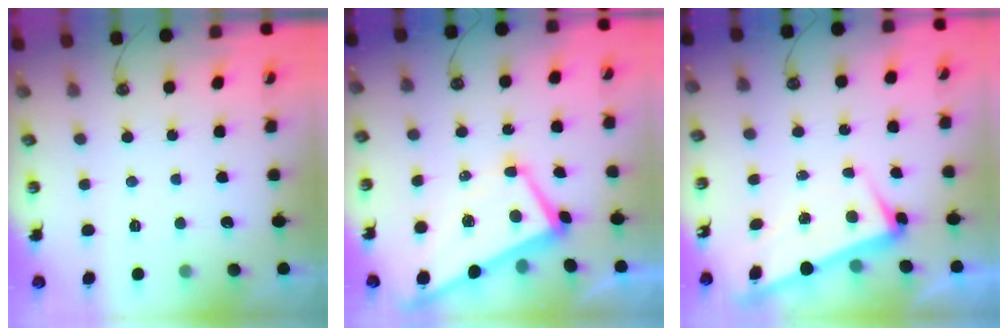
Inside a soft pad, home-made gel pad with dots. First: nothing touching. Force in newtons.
{"total": 2.8, "press": 2.7, "slide": 0.9}
{"total": 2.9, "press": 2.8, "slide": 0.9}